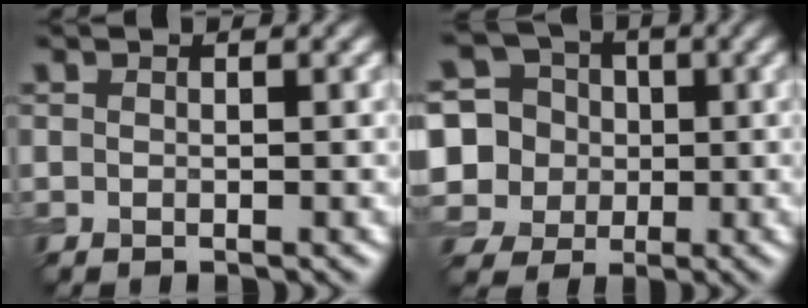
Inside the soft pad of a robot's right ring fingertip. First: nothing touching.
{"total": 10.1, "force": [-0.4, 9.6, 3.0], "torque": [-0.101, 0.020, -0.022]}